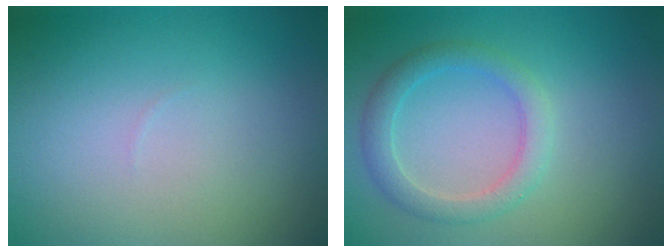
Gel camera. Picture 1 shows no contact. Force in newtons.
{"total": 2.7, "press": 2.7, "slide": 0.1}